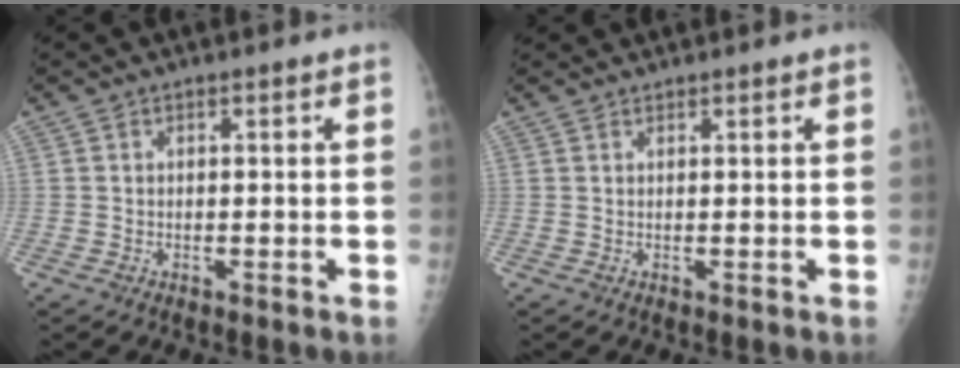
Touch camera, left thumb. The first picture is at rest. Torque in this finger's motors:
{"motor_torque": [1.98, -1.69, 1.40, -1.37, 0.07]}